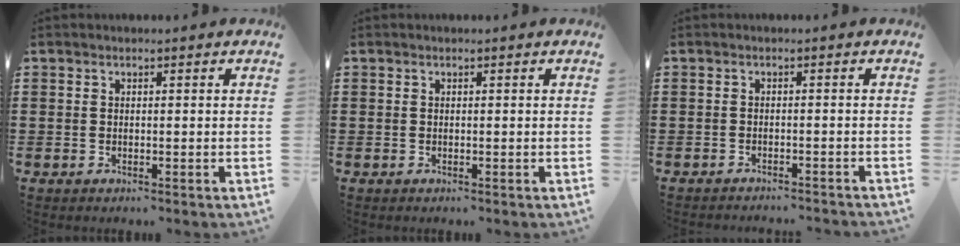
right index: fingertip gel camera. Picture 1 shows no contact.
{"total": 0.0}
{"total": 1.2, "force": [-1.2, -0.1, 0.0], "torque": [-0.004, 0.004, -0.025]}